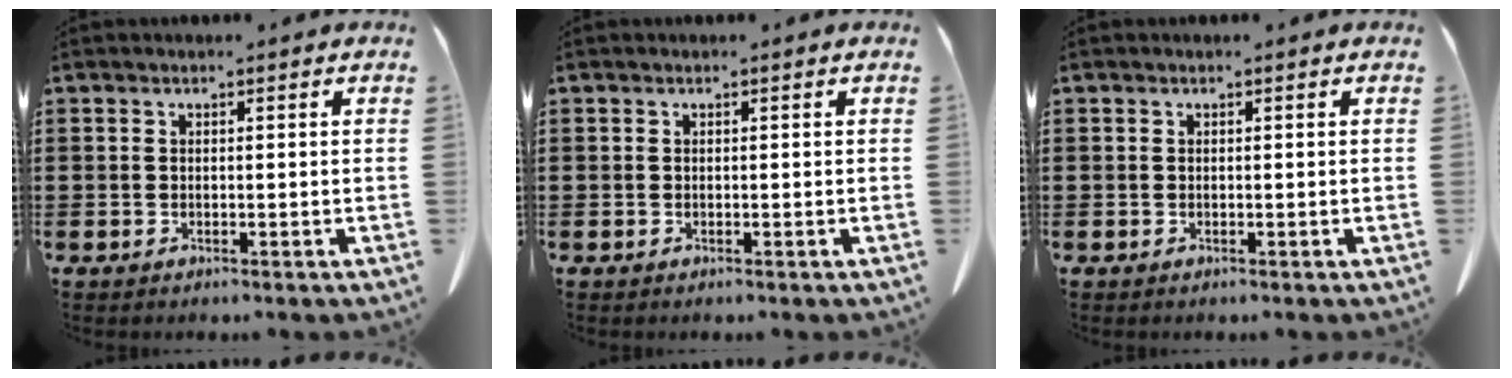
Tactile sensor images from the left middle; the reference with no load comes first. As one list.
[{"total": 0.0}, {"total": 0.0}]